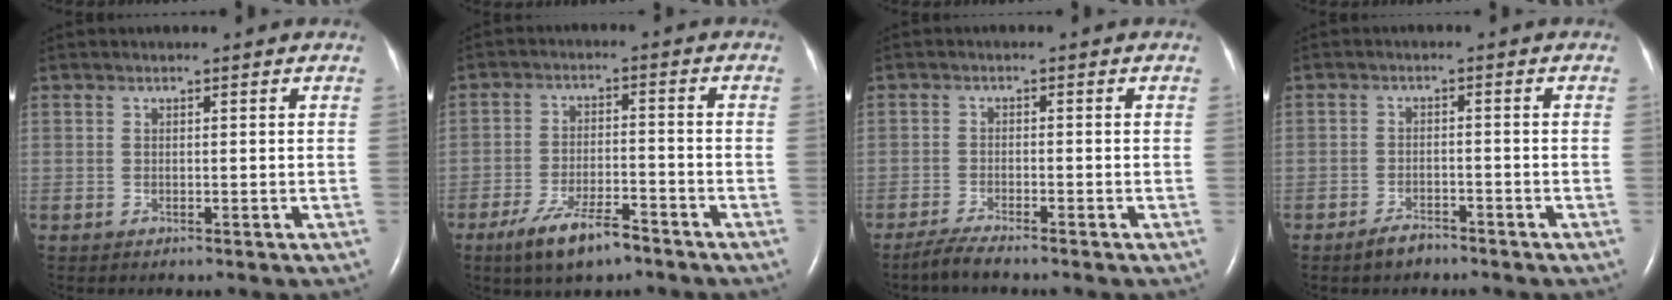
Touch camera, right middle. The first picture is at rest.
{"total": 8.0, "force": [-5.6, 2.2, 5.2], "torque": [-0.102, -0.007, -0.096]}
{"total": 3.1, "force": [-2.8, -0.1, 1.4], "torque": [-0.036, -0.011, -0.055]}
{"total": 2.9, "force": [-2.4, 1.0, 1.1], "torque": [-0.031, -0.002, -0.040]}